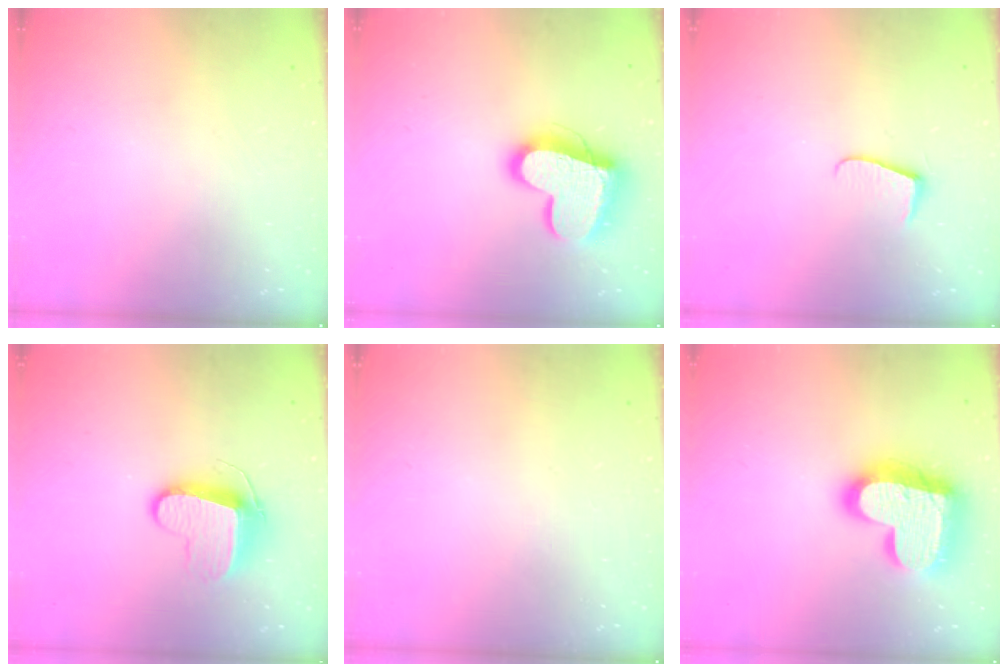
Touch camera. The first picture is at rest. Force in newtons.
{"total": 16.5, "press": 16.4, "slide": 1.5}
{"total": 6.8, "press": 6.8, "slide": 0.6}
{"total": 9.4, "press": 9.4, "slide": 0.2}
{"total": 0.0}
{"total": 22.4, "press": 22.4, "slide": 1.4}